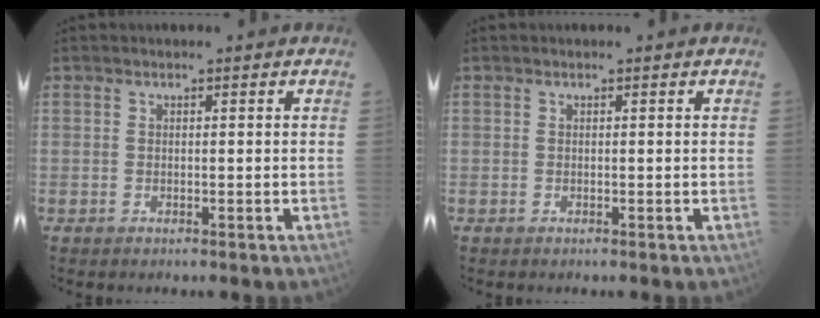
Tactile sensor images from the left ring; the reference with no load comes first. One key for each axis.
{"total": 0.0}